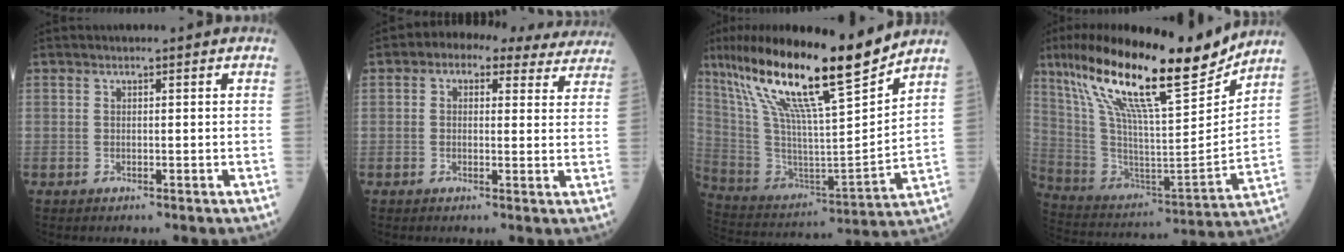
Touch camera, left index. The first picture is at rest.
{"total": 12.1, "force": [9.5, 5.9, 4.6], "torque": [-0.036, 0.044, 0.098]}
{"total": 21.9, "force": [16.0, 1.0, 14.9], "torque": [-0.260, 0.004, 0.290]}
{"total": 24.3, "force": [17.8, 3.0, 16.2], "torque": [-0.288, 0.002, 0.310]}